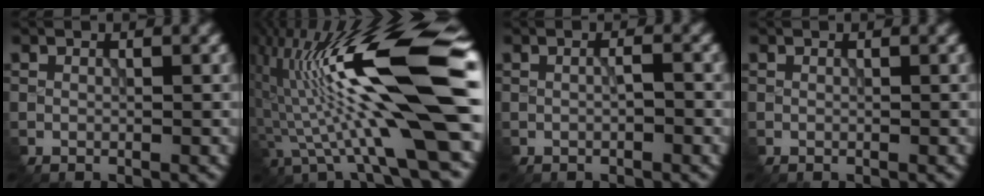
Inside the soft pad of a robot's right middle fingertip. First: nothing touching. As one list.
[{"total": 14.7, "force": [-0.5, 2.5, 14.5], "torque": [-0.251, 0.025, -0.009]}, {"total": 1.2, "force": [-0.4, 0.1, 1.1], "torque": [-0.022, -0.001, -0.005]}, {"total": 0.0}]